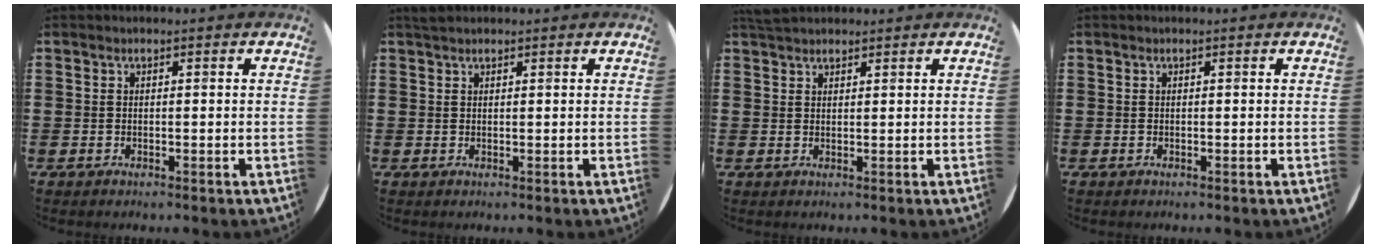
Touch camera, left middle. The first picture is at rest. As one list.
[{"total": 1.0, "force": [1.0, 0.3, 0.3], "torque": [-0.007, 0.003, 0.018]}, {"total": 2.1, "force": [2.0, 0.6, 0.4], "torque": [-0.012, 0.005, 0.039]}, {"total": 0.0}]